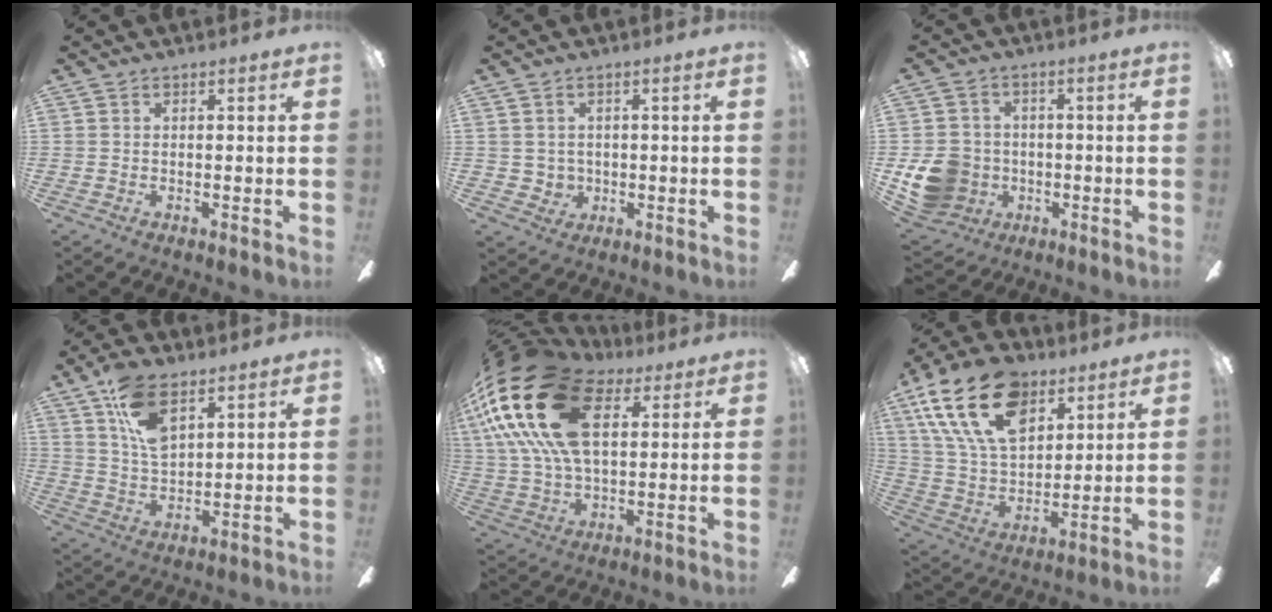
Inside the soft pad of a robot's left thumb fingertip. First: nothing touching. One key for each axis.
{"total": 3.2, "fx": 0.7, "fy": 3.1, "fz": 0.5, "tx": -0.012, "ty": 0.001, "tz": 0.011}
{"total": 11.9, "fx": -2.7, "fy": 10.6, "fz": 4.5, "tx": -0.110, "ty": 0.021, "tz": -0.042}
{"total": 12.1, "fx": 6.9, "fy": 6.3, "fz": 7.7, "tx": -0.139, "ty": -0.016, "tz": 0.128}
{"total": 26.8, "fx": 10.3, "fy": 15.2, "fz": 19.5, "tx": -0.410, "ty": -0.017, "tz": 0.173}
{"total": 22.6, "fx": 12.0, "fy": 13.3, "fz": 13.7, "tx": -0.269, "ty": -0.043, "tz": 0.215}